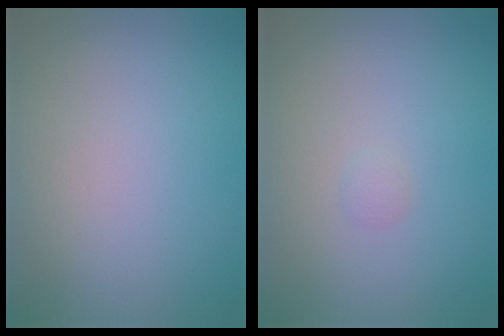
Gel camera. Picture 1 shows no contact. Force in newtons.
{"total": 0.5, "press": 0.5, "slide": 0.1}